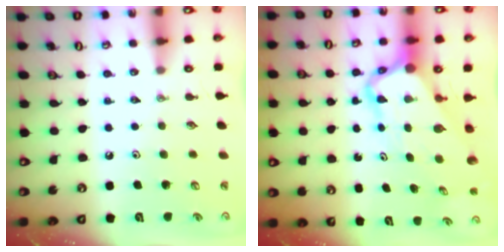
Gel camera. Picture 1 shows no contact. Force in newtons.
{"total": 7.7, "press": 7.7, "slide": 0.7}